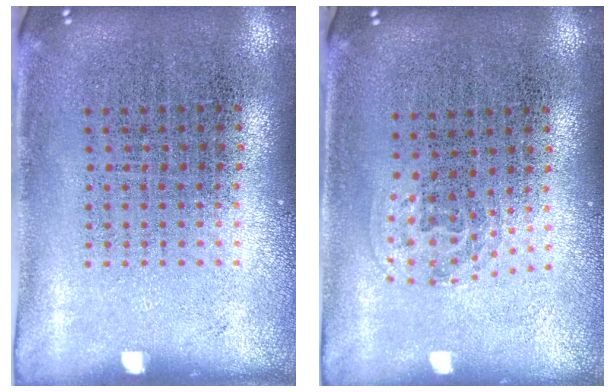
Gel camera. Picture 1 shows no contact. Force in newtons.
{"total": 1.0, "press": 0.6, "slide": 0.7}